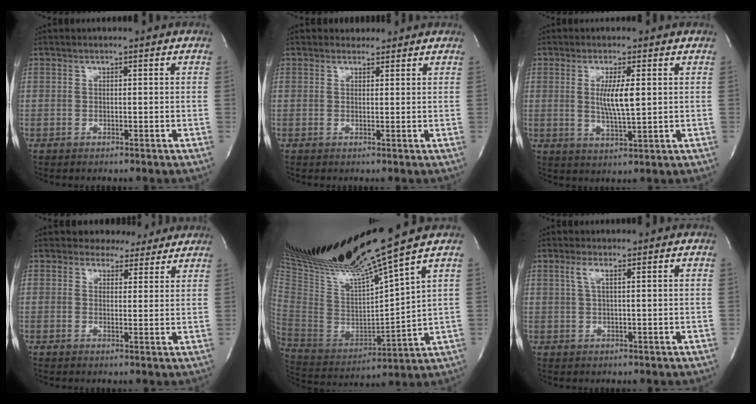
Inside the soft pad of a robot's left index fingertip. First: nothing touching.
{"total": 1.3, "force": [1.1, 0.7, -0.3], "torque": [0.001, 0.002, 0.013]}
{"total": 5.2, "force": [0.6, 0.3, 5.2], "torque": [-0.099, -0.017, 0.013]}
{"total": 4.9, "force": [4.3, 2.3, 0.3], "torque": [0.001, -0.006, 0.043]}
{"total": 19.5, "force": [15.8, -1.8, 11.3], "torque": [-0.207, -0.037, 0.296]}
{"total": 2.0, "force": [0.8, 0.1, 1.9], "torque": [-0.050, 0.000, 0.018]}